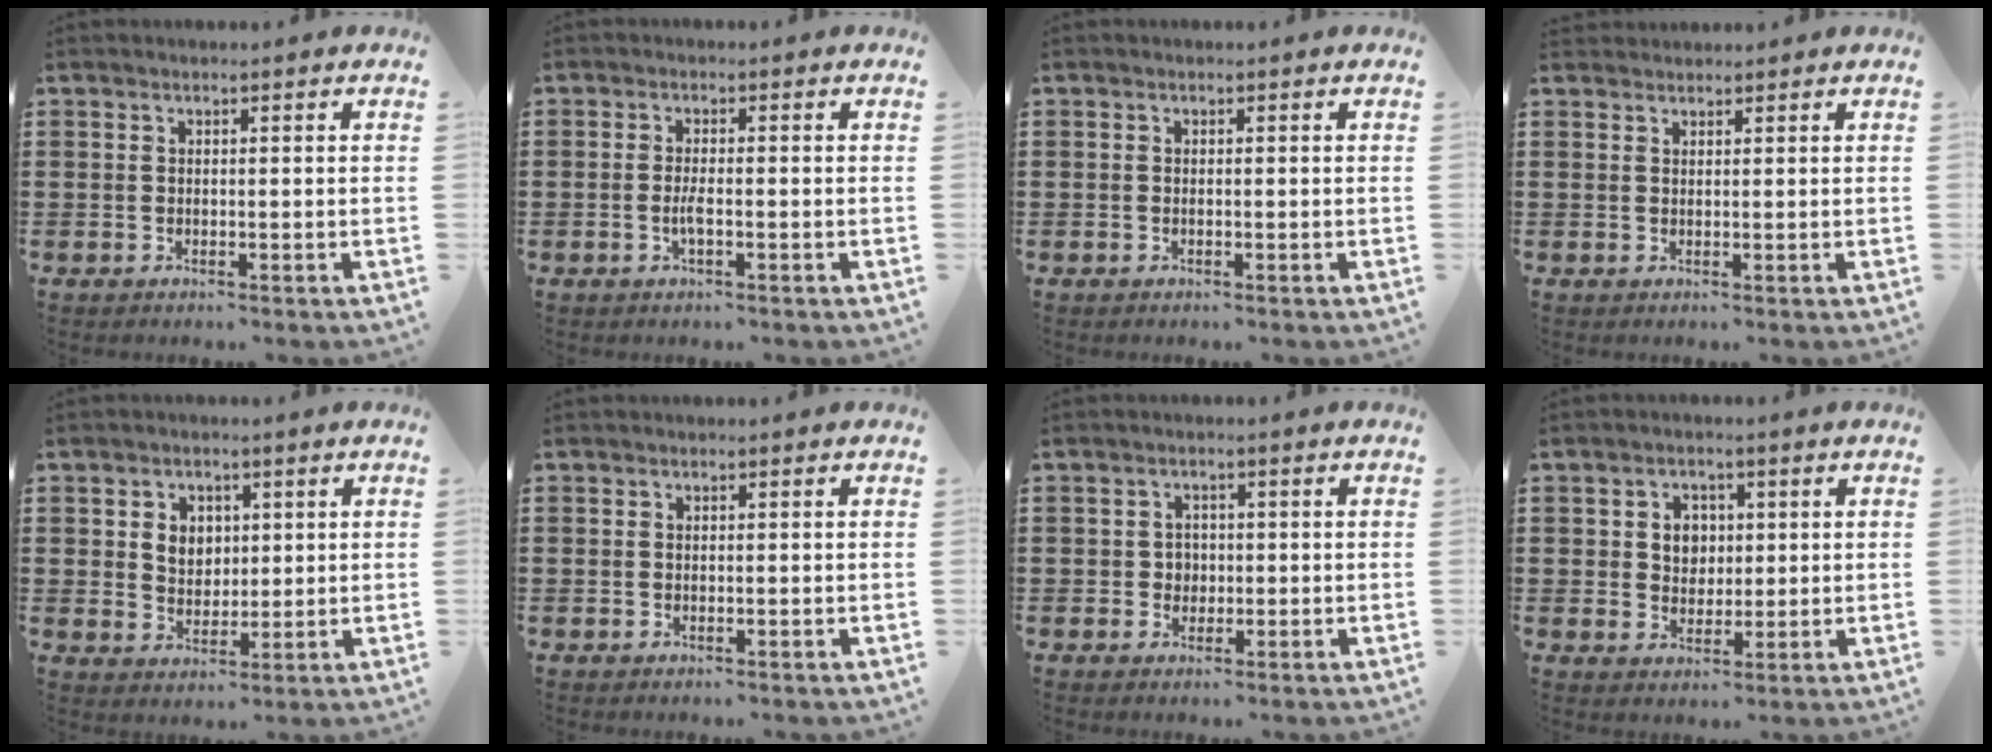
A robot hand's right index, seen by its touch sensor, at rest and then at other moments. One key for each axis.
{"total": 2.4, "fx": -0.7, "fy": 0.5, "fz": 2.2, "tx": -0.048, "ty": -0.003, "tz": -0.015}
{"total": 0.0}
{"total": 1.2, "fx": 1.1, "fy": 0.2, "fz": -0.3, "tx": 0.004, "ty": 0.002, "tz": 0.022}
{"total": 3.7, "fx": 1.1, "fy": 3.2, "fz": 1.6, "tx": -0.036, "ty": 0.008, "tz": 0.016}
{"total": 0.0}
{"total": 1.9, "fx": -0.1, "fy": 1.8, "fz": 0.6, "tx": -0.018, "ty": 0.008, "tz": -0.006}
{"total": 3.6, "fx": 0.8, "fy": 3.2, "fz": 1.5, "tx": -0.043, "ty": 0.013, "tz": 0.009}